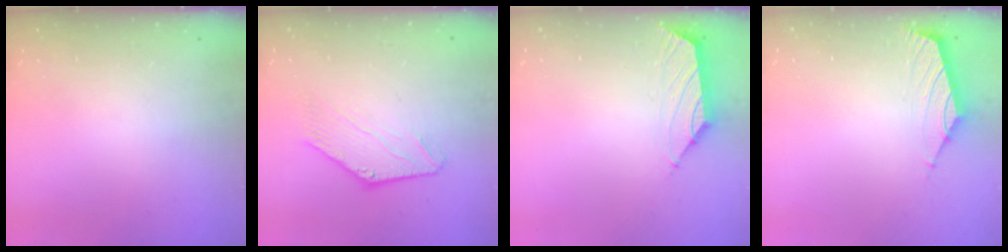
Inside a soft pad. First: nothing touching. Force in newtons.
{"total": 1.0, "press": 1.0, "slide": 0.2}
{"total": 1.5, "press": 1.4, "slide": 0.6}
{"total": 1.6, "press": 1.5, "slide": 0.7}